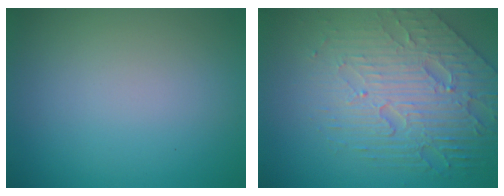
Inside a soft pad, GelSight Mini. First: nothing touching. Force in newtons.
{"total": 6.7, "press": 5.3, "slide": 4.1}